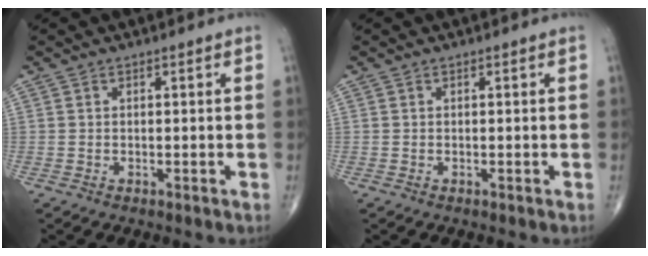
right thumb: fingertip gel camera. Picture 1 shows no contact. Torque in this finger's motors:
{"motor_torque": [0.00, 0.00, 0.00, 0.00, 0.00]}